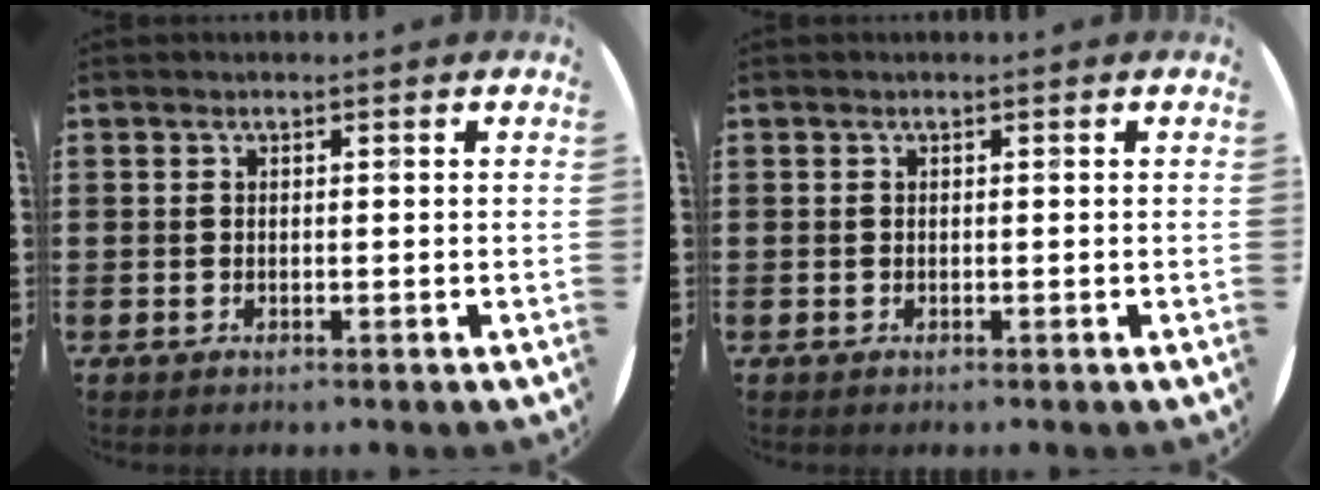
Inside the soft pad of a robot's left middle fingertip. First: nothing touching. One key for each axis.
{"total": 0.0}